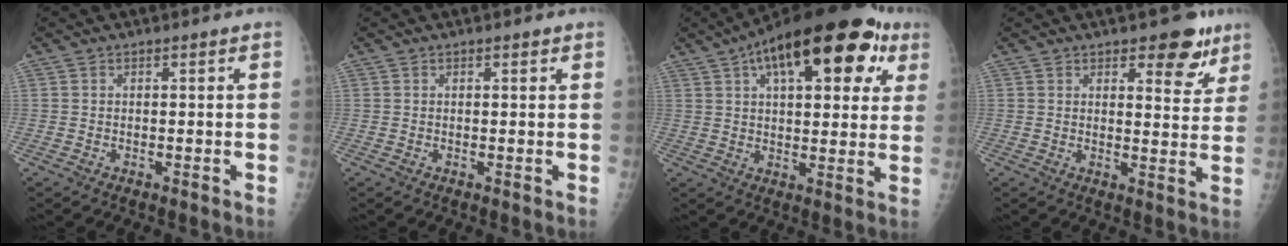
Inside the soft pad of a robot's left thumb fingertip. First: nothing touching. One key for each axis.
{"total": 0.7, "fx": 0.5, "fy": 0.3, "fz": 0.5, "tx": -0.007, "ty": -0.001, "tz": 0.006}
{"total": 24.9, "fx": 11.2, "fy": 10.9, "fz": 19.4, "tx": -0.263, "ty": 0.022, "tz": 0.157}
{"total": 8.0, "fx": 5.1, "fy": 3.6, "fz": 5.0, "tx": -0.029, "ty": -0.028, "tz": 0.065}